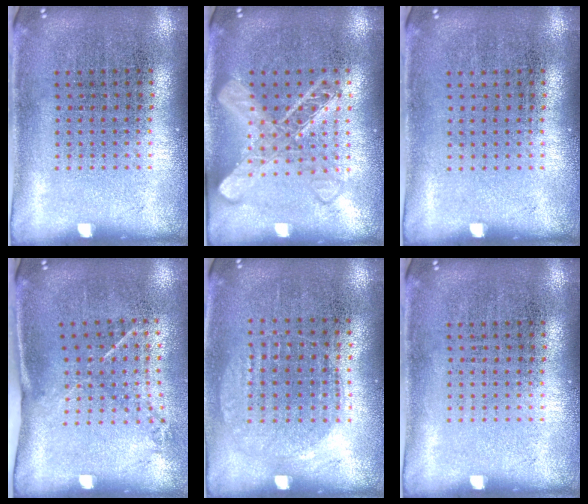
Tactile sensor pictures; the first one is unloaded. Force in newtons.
{"total": 2.0, "press": 2.0, "slide": 0.2}
{"total": 0.0}
{"total": 1.5, "press": 1.0, "slide": 1.1}
{"total": 1.0, "press": 0.9, "slide": 0.4}
{"total": 0.0}